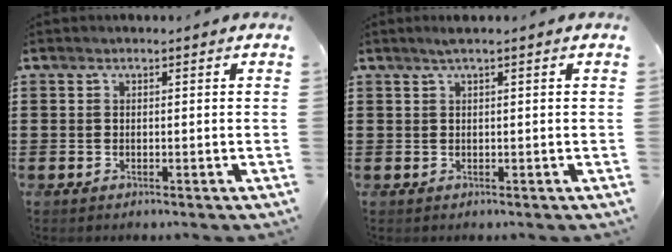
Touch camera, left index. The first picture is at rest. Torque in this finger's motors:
{"motor_torque": [0.23, -0.17, 0.12, 0.04]}